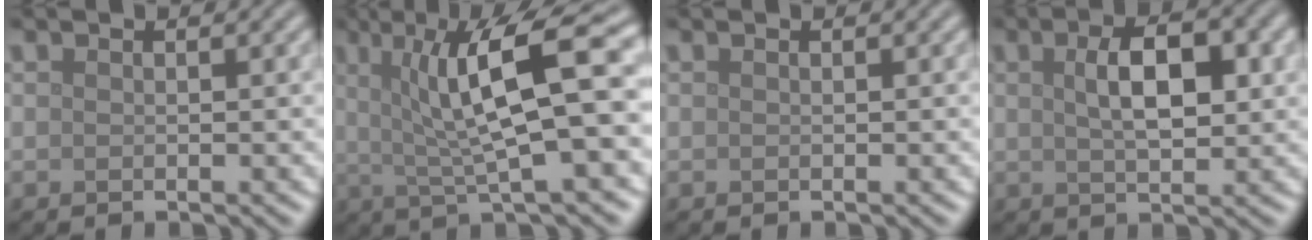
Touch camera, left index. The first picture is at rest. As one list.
[{"total": 10.3, "force": [2.1, 2.3, 9.8], "torque": [-0.145, 0.004, 0.033]}, {"total": 0.0}, {"total": 5.4, "force": [1.2, 2.2, 4.7], "torque": [-0.083, 0.007, 0.019]}]